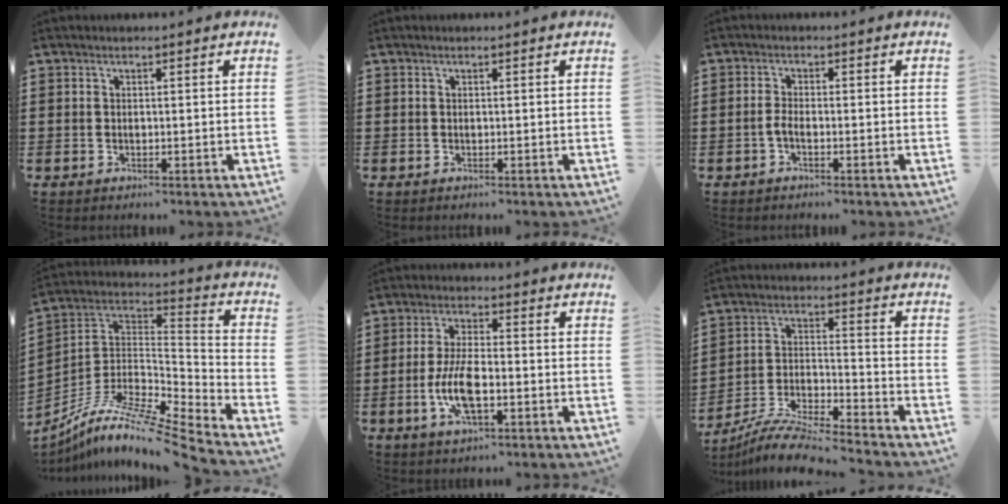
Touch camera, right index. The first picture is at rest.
{"total": 0.0}
{"total": 1.8, "force": [-0.8, 0.5, 1.5], "torque": [-0.037, -0.002, -0.018]}
{"total": 9.7, "force": [-7.7, 1.0, 5.8], "torque": [-0.113, -0.005, -0.156]}
{"total": 8.0, "force": [-2.2, 3.0, 7.1], "torque": [-0.160, -0.007, -0.046]}
{"total": 9.1, "force": [-8.7, 0.3, 2.8], "torque": [-0.055, 0.011, -0.171]}